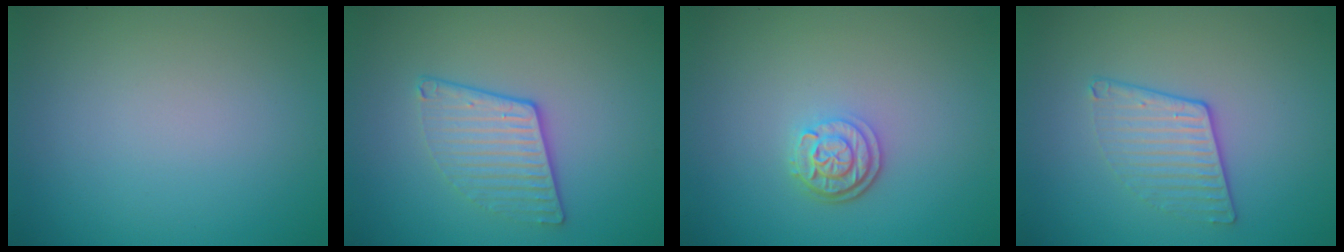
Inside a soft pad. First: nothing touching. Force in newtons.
{"total": 3.2, "press": 2.9, "slide": 1.5}
{"total": 2.5, "press": 2.1, "slide": 1.4}
{"total": 2.3, "press": 1.9, "slide": 1.3}